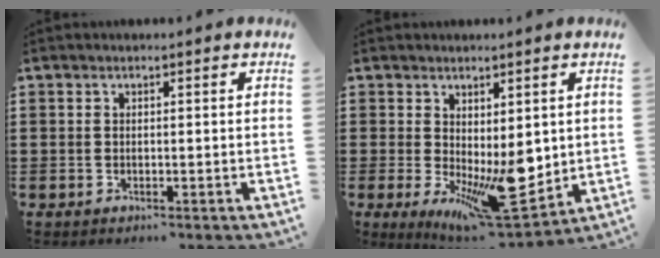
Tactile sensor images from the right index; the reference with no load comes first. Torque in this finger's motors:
{"motor_torque": [1.27, -0.87, 0.44, 0.21]}